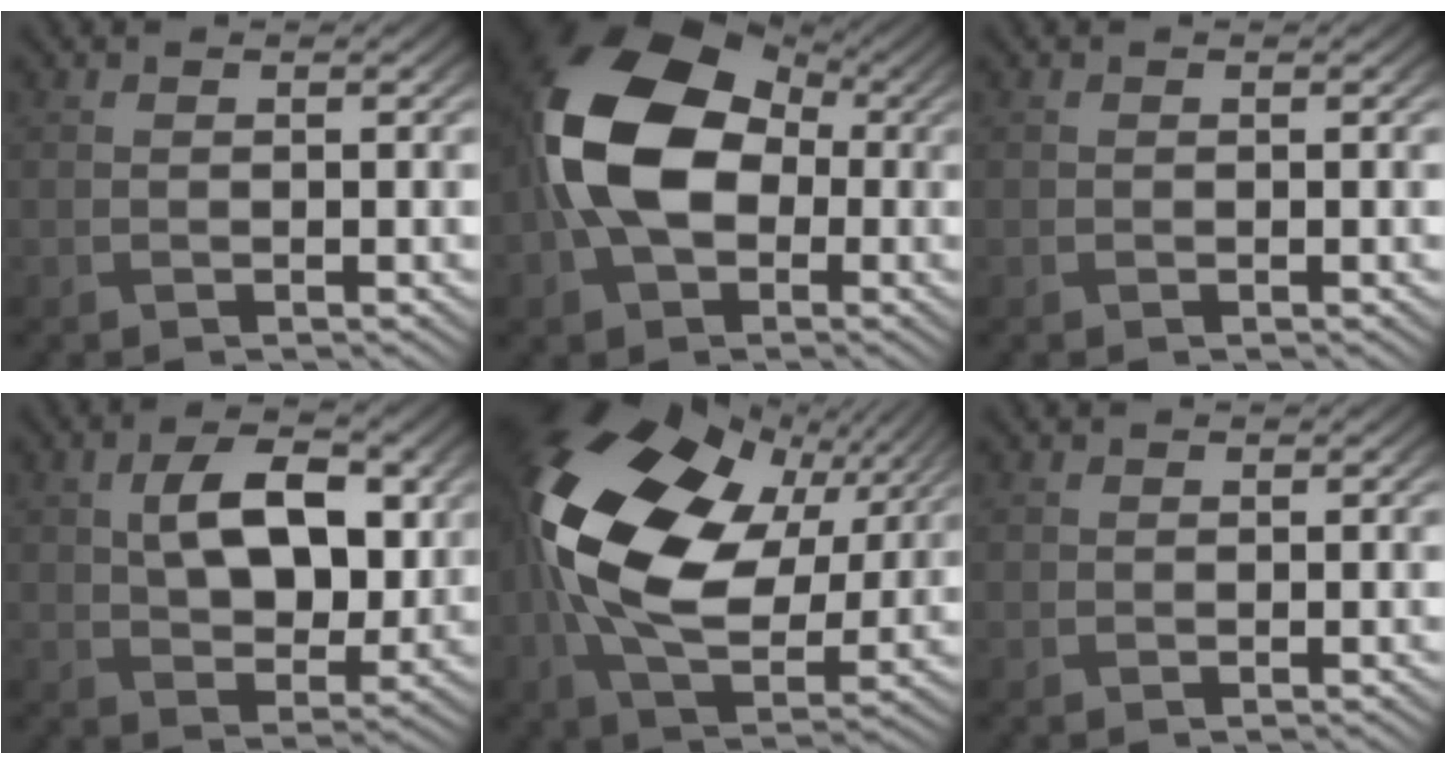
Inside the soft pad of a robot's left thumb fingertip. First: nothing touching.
{"total": 15.3, "force": [-0.2, 10.4, 11.2], "torque": [-0.234, 0.012, -0.016]}
{"total": 0.0}
{"total": 9.5, "force": [2.0, 5.5, 7.5], "torque": [-0.130, 0.006, 0.033]}
{"total": 19.5, "force": [4.4, 12.2, 14.5], "torque": [-0.316, 0.010, 0.075]}
{"total": 1.0, "force": [0.3, 0.9, -0.1], "torque": [0.006, -0.002, 0.002]}